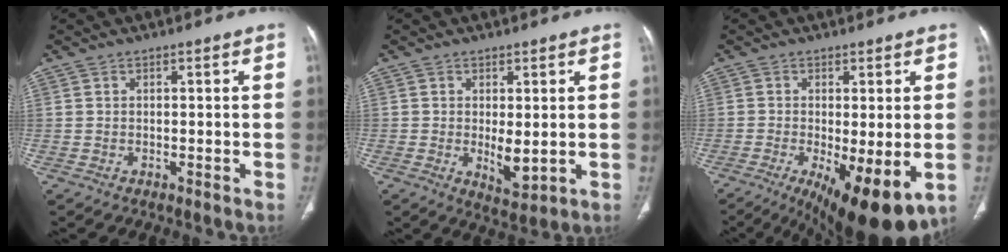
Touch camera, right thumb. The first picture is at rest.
{"total": 4.2, "force": [-0.3, 1.8, 3.8], "torque": [-0.054, -0.014, 0.005]}
{"total": 13.7, "force": [-4.6, 4.3, 12.2], "torque": [-0.173, -0.024, -0.060]}